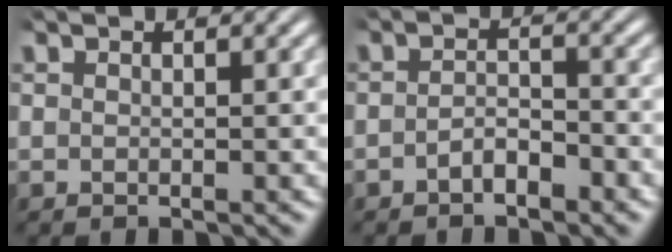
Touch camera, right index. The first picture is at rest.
{"total": 2.3, "force": [-1.9, 0.9, 0.9], "torque": [-0.009, -0.006, -0.035]}